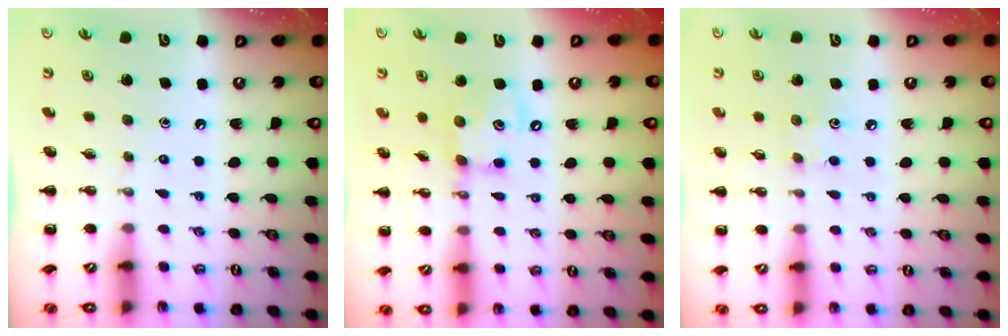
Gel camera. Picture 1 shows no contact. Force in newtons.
{"total": 10.9, "press": 10.7, "slide": 2.0}
{"total": 4.0, "press": 3.9, "slide": 0.8}